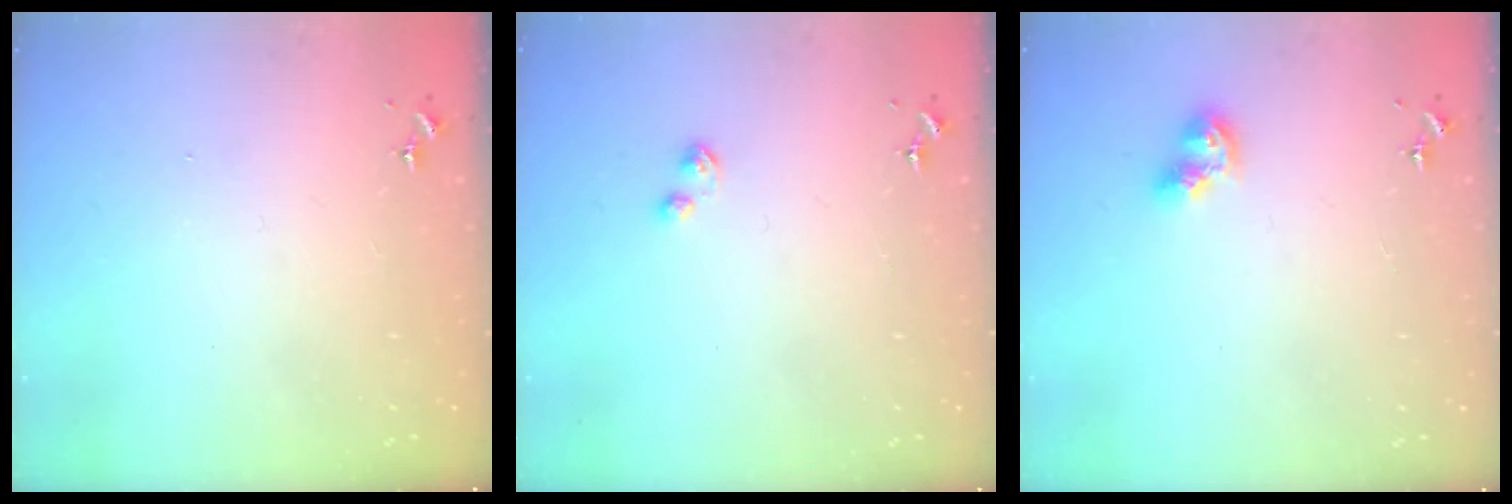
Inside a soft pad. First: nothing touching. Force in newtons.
{"total": 2.9, "press": 2.9, "slide": 0.5}
{"total": 9.2, "press": 9.1, "slide": 1.0}